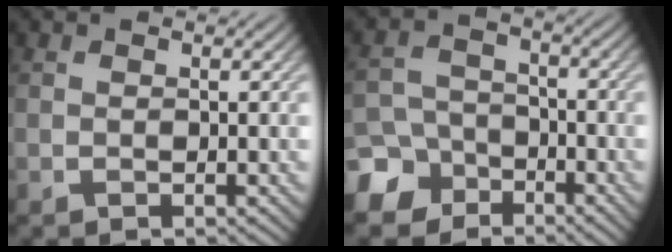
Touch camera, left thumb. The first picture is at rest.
{"total": 7.6, "force": [-5.0, 5.3, 2.1], "torque": [-0.044, -0.011, -0.108]}